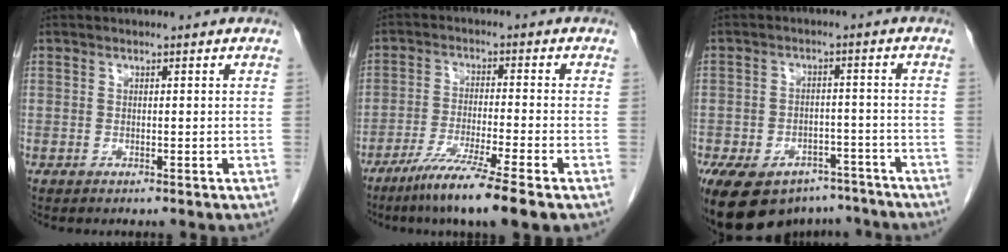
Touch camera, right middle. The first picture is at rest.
{"total": 9.8, "force": [-6.8, -0.9, 7.0], "torque": [-0.124, -0.031, -0.116]}
{"total": 17.2, "force": [-11.9, 10.1, 7.1], "torque": [-0.173, 0.000, -0.159]}